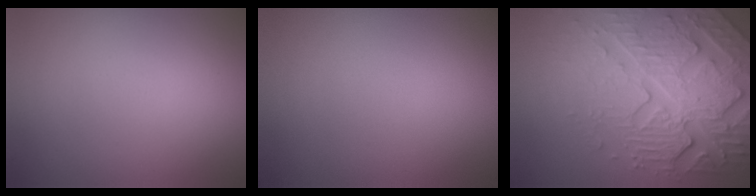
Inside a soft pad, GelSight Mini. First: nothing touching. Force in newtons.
{"total": 0.0}
{"total": 7.7, "press": 5.9, "slide": 4.9}